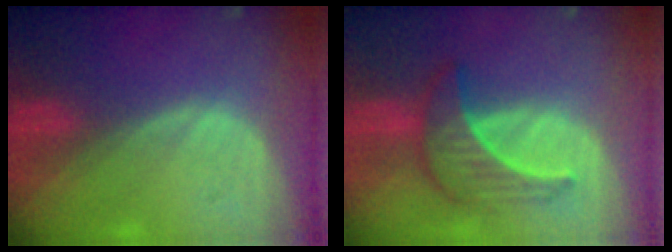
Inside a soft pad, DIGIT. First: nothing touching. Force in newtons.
{"total": 6.6, "press": 6.5, "slide": 1.2}